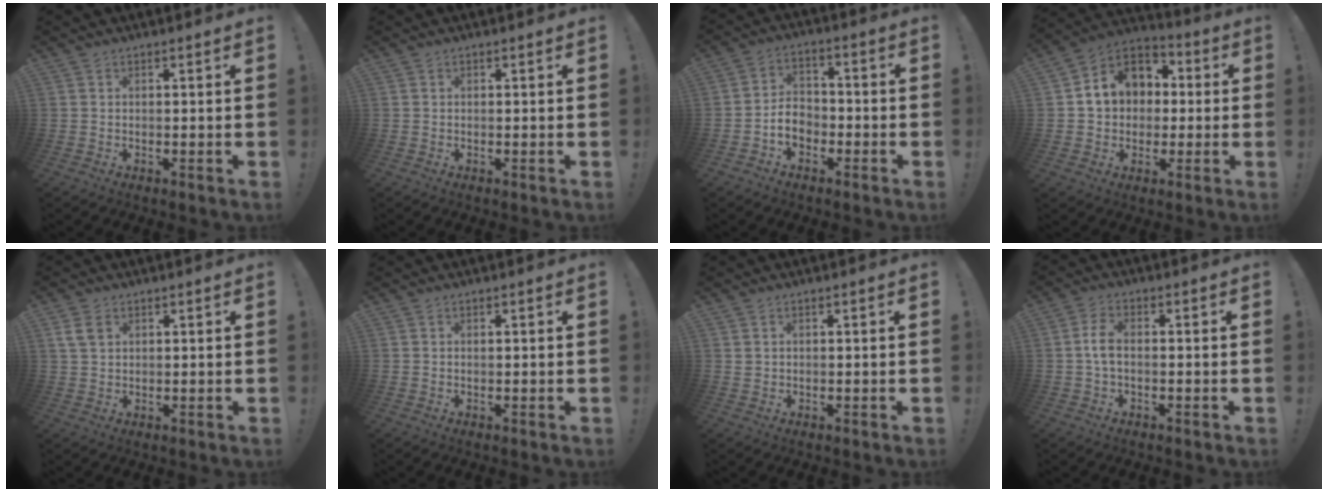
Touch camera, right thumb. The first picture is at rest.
{"total": 0.0}
{"total": 7.4, "force": [-3.3, 5.6, 3.5], "torque": [-0.058, 0.019, -0.059]}
{"total": 12.0, "force": [1.9, 10.4, 5.7], "torque": [-0.083, 0.008, 0.046]}
{"total": 4.4, "force": [1.9, 2.8, 2.9], "torque": [-0.042, 0.000, 0.037]}
{"total": 0.0}
{"total": 0.9, "force": [0.5, 0.8, 0.2], "torque": [-0.010, 0.003, 0.012]}
{"total": 4.9, "force": [-0.4, 2.4, 4.2], "torque": [-0.093, 0.007, -0.006]}